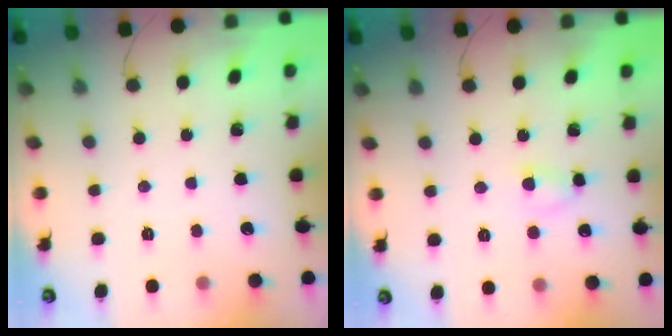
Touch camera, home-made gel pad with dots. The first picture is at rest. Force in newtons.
{"total": 3.8, "press": 3.5, "slide": 1.4}